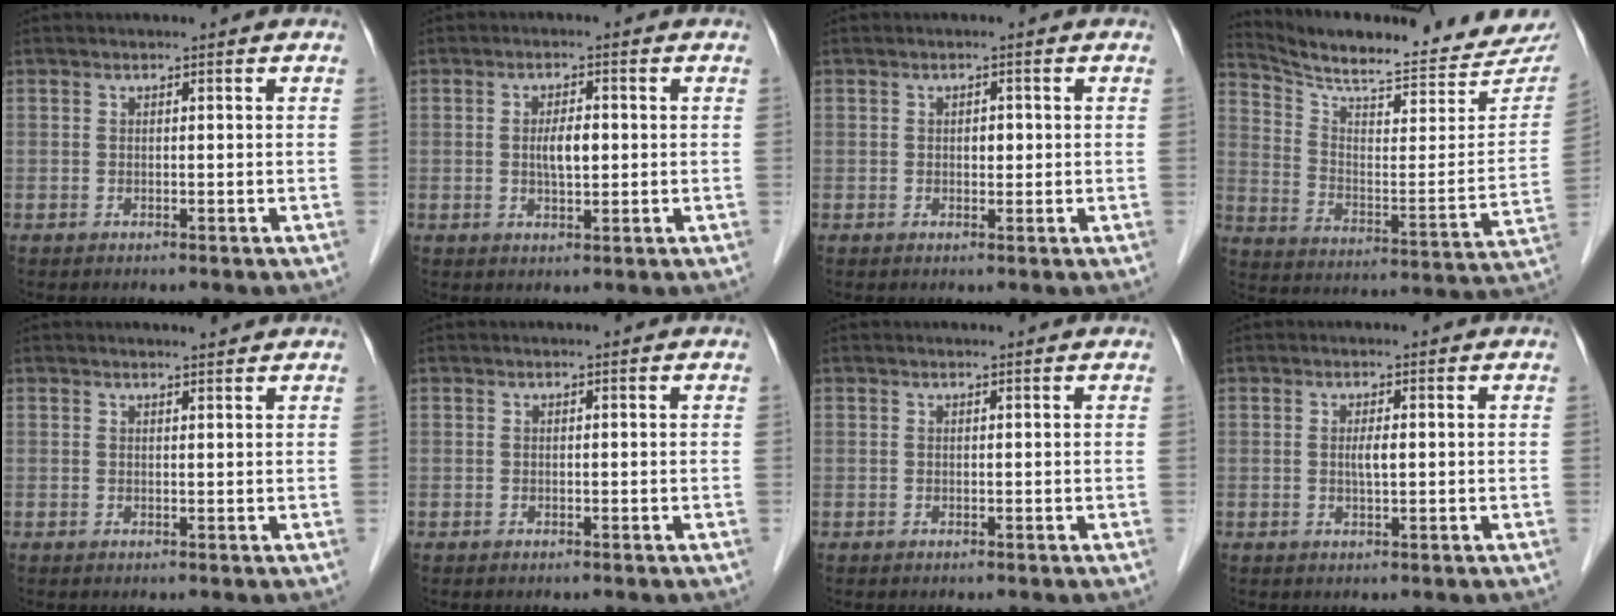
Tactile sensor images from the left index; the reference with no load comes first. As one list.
[{"total": 3.5, "force": [-0.3, 1.1, 3.3], "torque": [-0.058, -0.004, -0.006]}, {"total": 1.3, "force": [-0.4, 0.8, 1.0], "torque": [-0.012, -0.004, -0.007]}, {"total": 22.9, "force": [21.7, 2.8, 6.8], "torque": [-0.111, -0.090, 0.290]}, {"total": 1.5, "force": [1.4, 0.0, 0.3], "torque": [-0.009, -0.003, 0.019]}, {"total": 0.0}, {"total": 0.7, "force": [0.7, 0.0, 0.1], "torque": [-0.009, 0.005, 0.006]}, {"total": 1.6, "force": [-0.3, 0.1, 1.5], "torque": [-0.031, -0.005, -0.005]}]